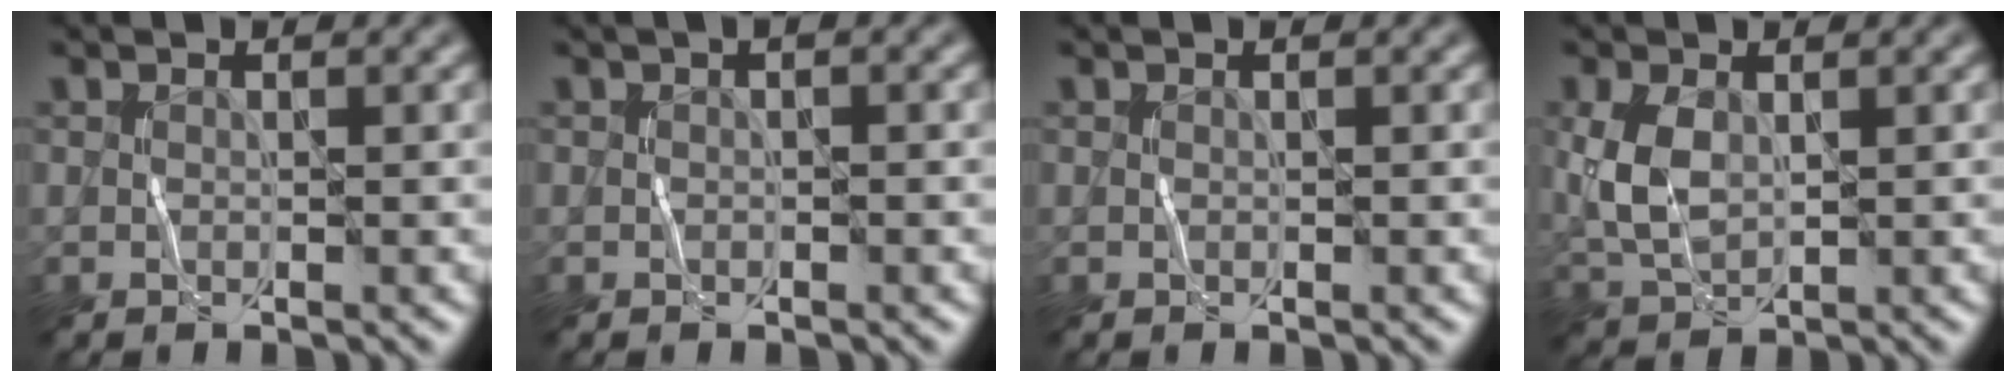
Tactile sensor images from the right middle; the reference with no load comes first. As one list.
[{"total": 0.8, "force": [0.2, 0.3, 0.7], "torque": [-0.011, -0.001, 0.001]}, {"total": 0.0}, {"total": 4.0, "force": [0.6, 2.5, 3.1], "torque": [-0.080, 0.002, 0.019]}]